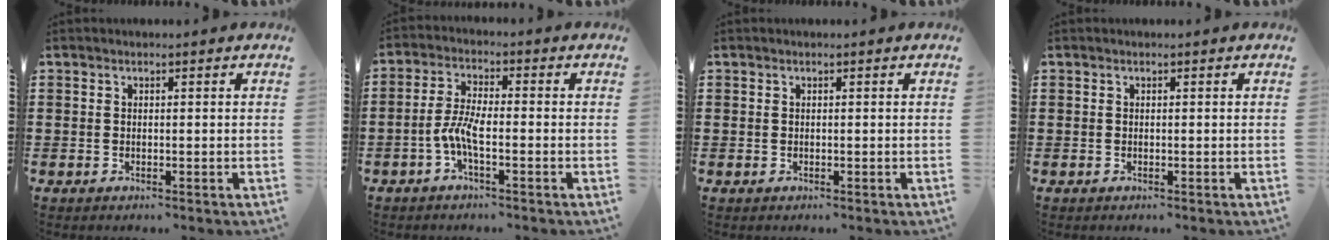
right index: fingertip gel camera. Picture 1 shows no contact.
{"total": 4.9, "force": [-1.8, 1.2, 4.3], "torque": [-0.110, -0.008, -0.044]}
{"total": 0.0}
{"total": 0.0}